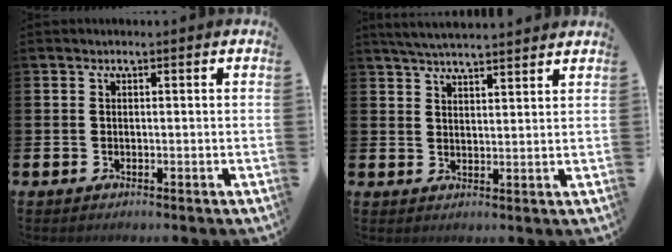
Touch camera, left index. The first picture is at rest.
{"total": 4.5, "force": [4.4, 0.0, 0.8], "torque": [-0.032, -0.016, 0.082]}